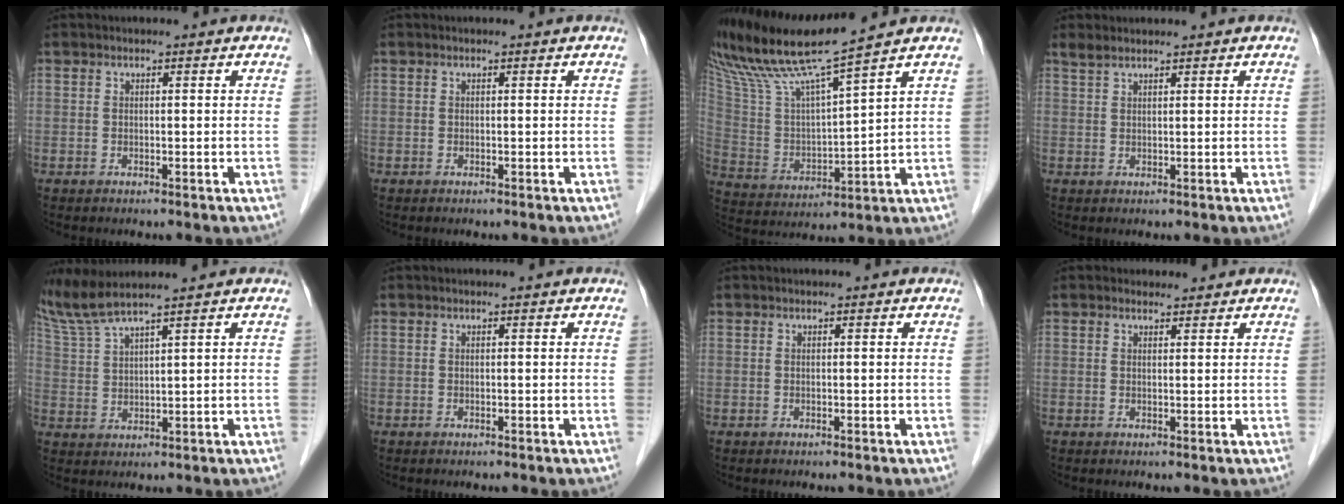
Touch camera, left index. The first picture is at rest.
{"total": 0.0}
{"total": 13.6, "force": [11.1, -1.5, 7.7], "torque": [-0.156, 0.000, 0.215]}
{"total": 1.4, "force": [1.3, 0.2, 0.5], "torque": [-0.014, 0.011, 0.033]}
{"total": 6.6, "force": [5.6, -1.4, 3.2], "torque": [-0.080, 0.008, 0.122]}
{"total": 0.0}
{"total": 0.0}
{"total": 1.3, "force": [1.0, 0.7, 0.0], "torque": [-0.002, 0.004, 0.013]}